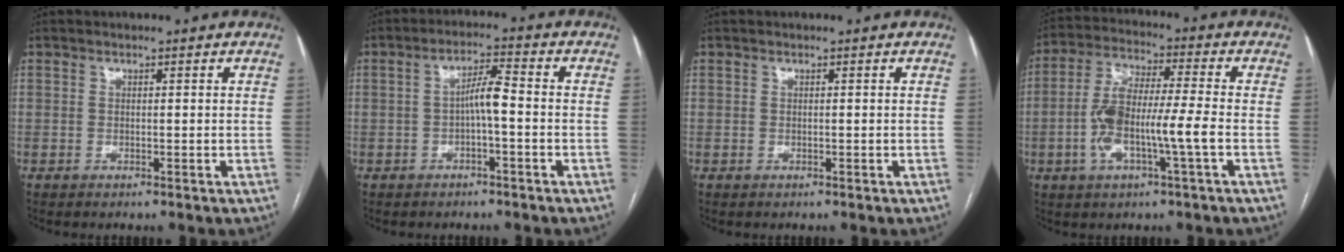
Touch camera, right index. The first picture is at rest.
{"total": 4.3, "force": [-0.9, 0.6, 4.2], "torque": [-0.072, 0.015, -0.012]}
{"total": 0.0}
{"total": 10.4, "force": [-2.6, 1.1, 10.1], "torque": [-0.207, 0.013, -0.052]}